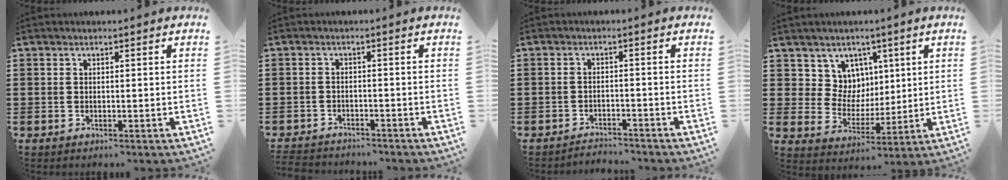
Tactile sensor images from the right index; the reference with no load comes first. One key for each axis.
{"total": 2.1, "fx": -2.1, "fy": 0.2, "fz": -0.2, "tx": -0.003, "ty": 0.001, "tz": -0.047}
{"total": 2.3, "fx": -2.3, "fy": 0.1, "fz": -0.2, "tx": -0.004, "ty": 0.002, "tz": -0.052}
{"total": 7.4, "fx": 3.7, "fy": 6.3, "fz": 0.7, "tx": -0.056, "ty": -0.008, "tz": 0.073}